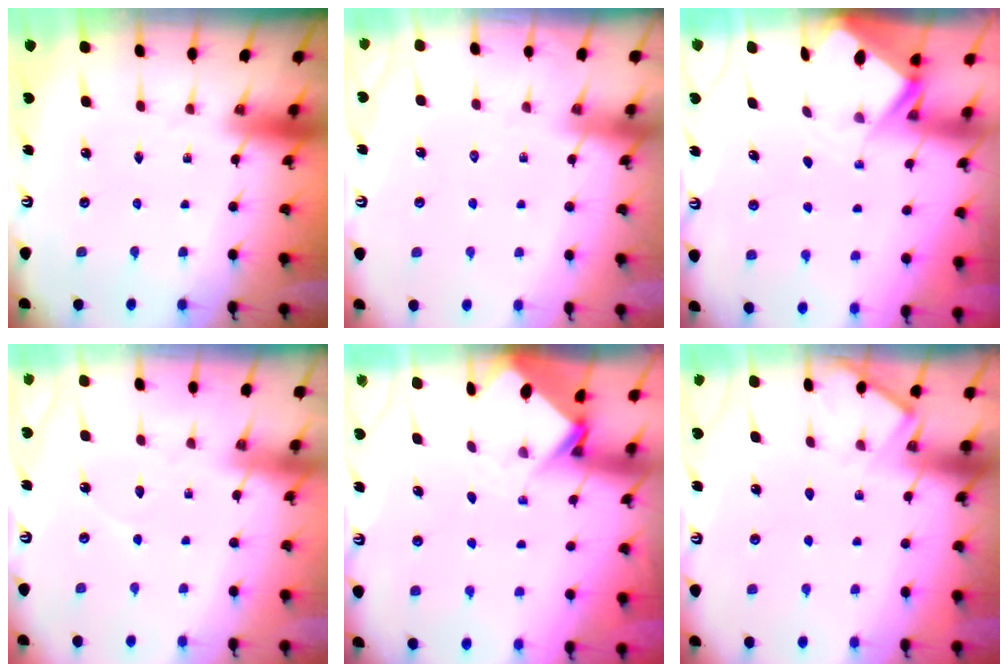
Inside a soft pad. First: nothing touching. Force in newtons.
{"total": 3.6, "press": 3.6, "slide": 0.5}
{"total": 3.1, "press": 3.1, "slide": 0.3}
{"total": 2.9, "press": 2.9, "slide": 0.3}
{"total": 3.8, "press": 3.8, "slide": 0.2}
{"total": 4.7, "press": 4.7, "slide": 0.6}